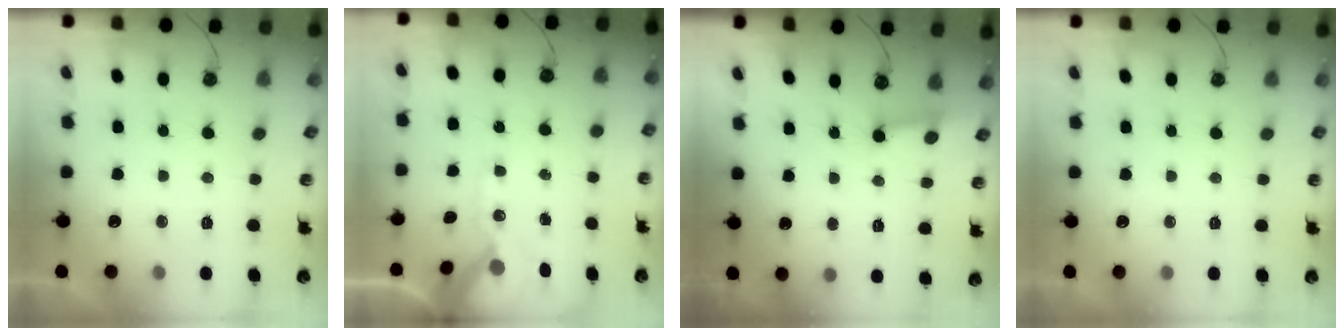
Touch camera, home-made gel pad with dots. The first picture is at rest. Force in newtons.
{"total": 12.7, "press": 12.5, "slide": 1.8}
{"total": 2.6, "press": 2.5, "slide": 0.7}
{"total": 0.0}